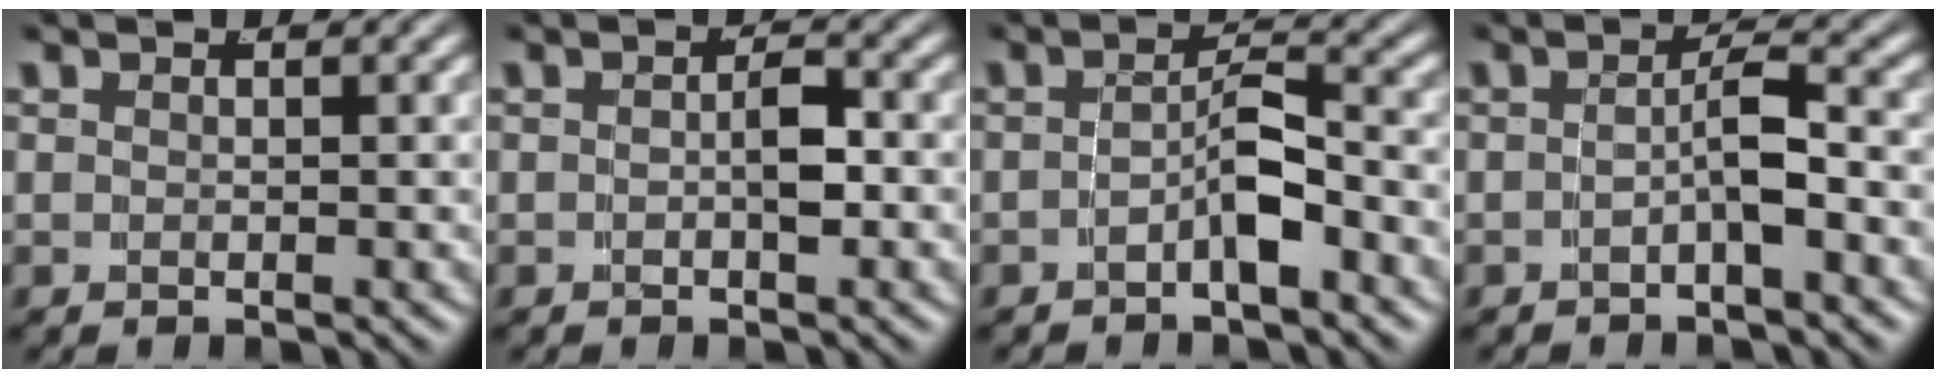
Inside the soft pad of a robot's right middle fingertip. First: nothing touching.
{"total": 1.5, "force": [-0.6, 0.3, 1.4], "torque": [-0.017, -0.003, -0.005]}
{"total": 2.8, "force": [-1.9, 0.4, 2.0], "torque": [-0.030, -0.006, -0.028]}
{"total": 2.3, "force": [-1.4, -0.1, 1.8], "torque": [-0.027, -0.004, -0.021]}